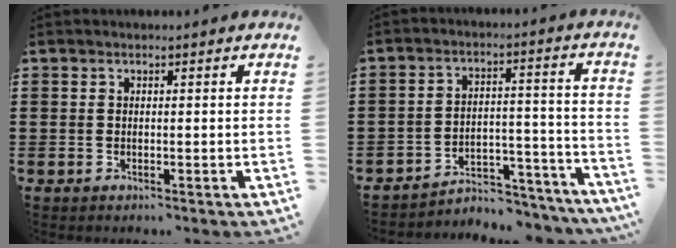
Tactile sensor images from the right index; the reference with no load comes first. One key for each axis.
{"total": 4.3, "fx": -4.0, "fy": 1.3, "fz": 1.0, "tx": -0.022, "ty": 0.008, "tz": -0.084}